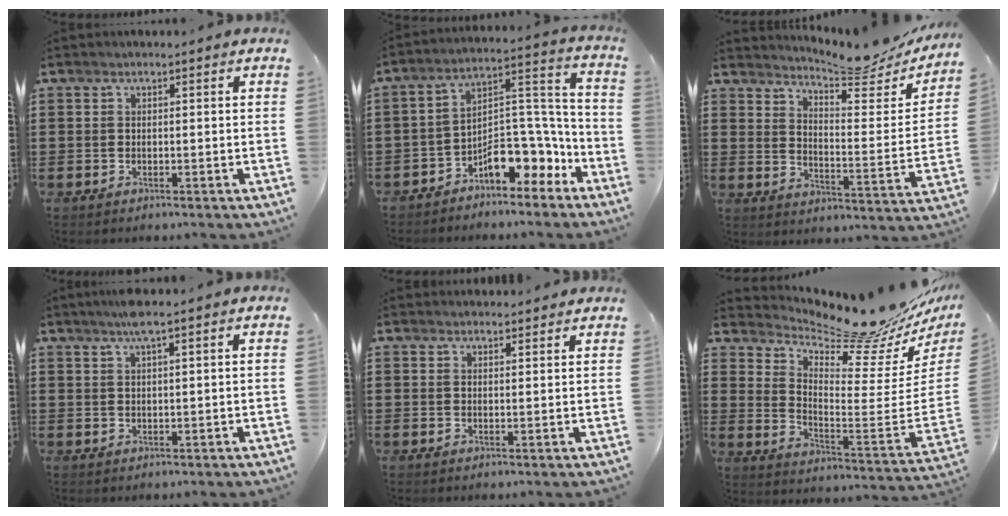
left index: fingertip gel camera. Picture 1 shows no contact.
{"total": 8.0, "force": [-6.1, 3.6, 3.7], "torque": [-0.065, 0.007, -0.120]}
{"total": 7.4, "force": [6.8, 1.0, 2.7], "torque": [-0.057, -0.049, 0.116]}
{"total": 3.0, "force": [2.0, 0.0, 2.2], "torque": [-0.049, 0.003, 0.036]}
{"total": 1.8, "force": [1.8, 0.2, 0.0], "torque": [-0.005, 0.000, 0.036]}
{"total": 11.0, "force": [10.3, 1.2, 3.7], "torque": [-0.072, -0.097, 0.165]}